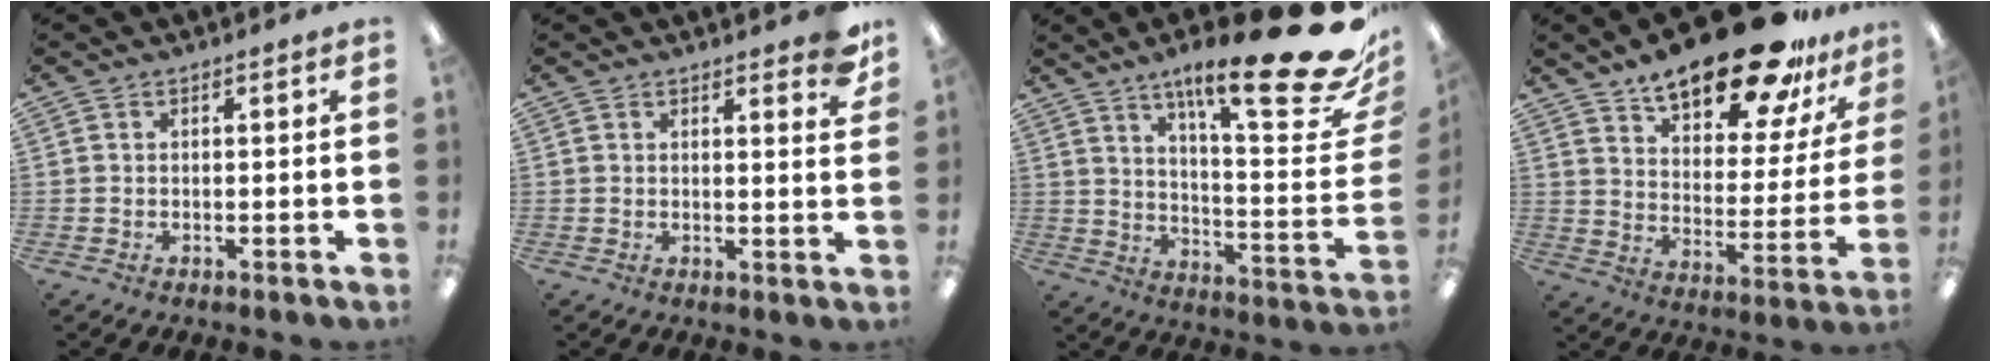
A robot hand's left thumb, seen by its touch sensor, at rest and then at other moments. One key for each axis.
{"total": 4.4, "fx": 3.4, "fy": 1.1, "fz": 2.5, "tx": -0.018, "ty": -0.024, "tz": 0.053}
{"total": 25.0, "fx": 16.4, "fy": 4.0, "fz": 18.4, "tx": -0.278, "ty": -0.115, "tz": 0.257}
{"total": 22.1, "fx": 17.4, "fy": 7.1, "fz": 11.6, "tx": -0.176, "ty": -0.110, "tz": 0.291}